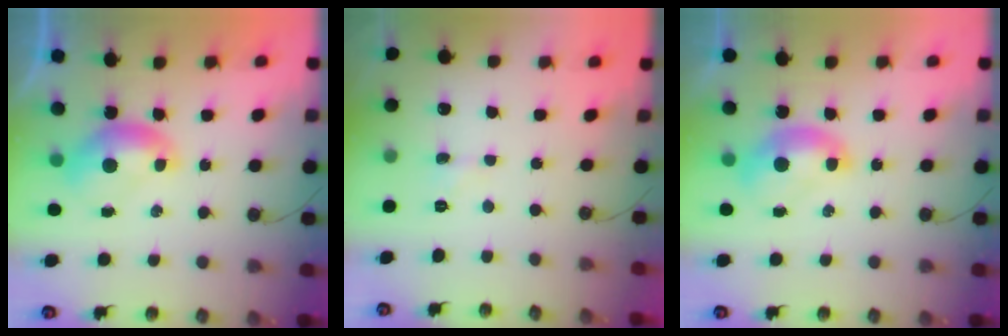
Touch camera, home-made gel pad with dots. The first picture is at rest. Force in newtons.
{"total": 0.0}
{"total": 1.2, "press": 1.2, "slide": 0.3}